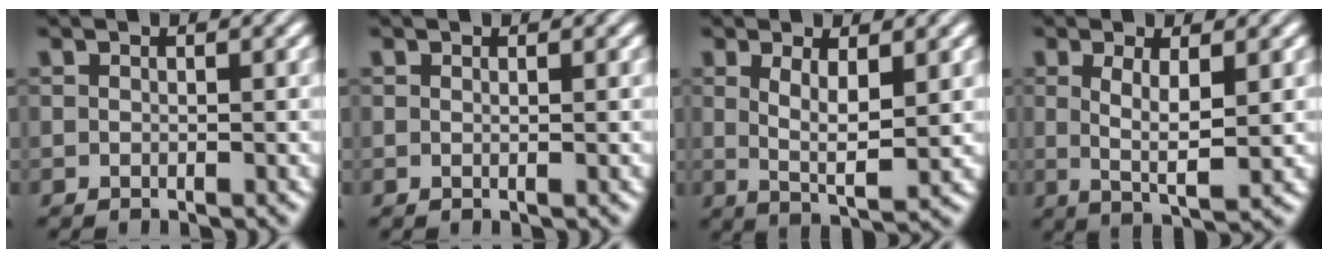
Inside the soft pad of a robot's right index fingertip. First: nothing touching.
{"total": 0.6, "force": [0.0, -0.5, 0.4], "torque": [-0.008, -0.006, 0.003]}
{"total": 3.9, "force": [0.4, 0.5, 3.8], "torque": [-0.062, -0.018, 0.018]}
{"total": 3.9, "force": [0.3, 0.4, 3.9], "torque": [-0.064, -0.016, 0.015]}